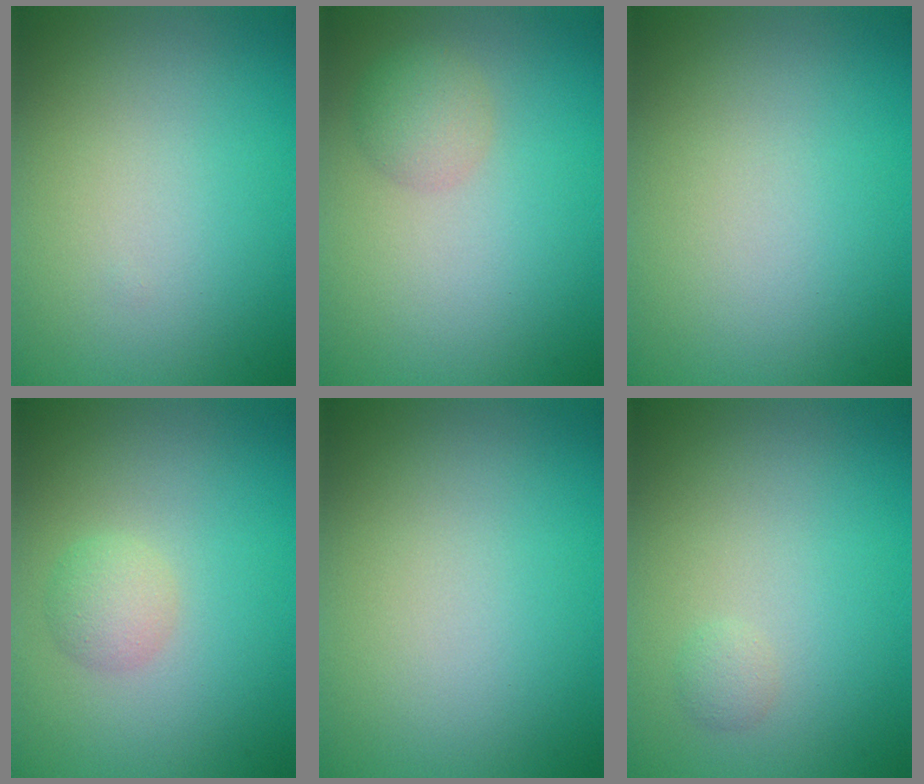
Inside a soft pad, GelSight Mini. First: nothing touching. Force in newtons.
{"total": 2.2, "press": 2.2, "slide": 0.0}
{"total": 0.0}
{"total": 1.9, "press": 1.9, "slide": 0.1}
{"total": 0.0}
{"total": 0.7, "press": 0.7, "slide": 0.1}